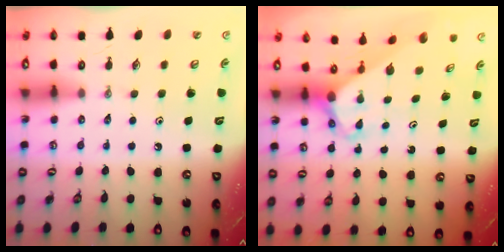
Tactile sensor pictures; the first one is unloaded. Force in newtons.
{"total": 3.6, "press": 3.6, "slide": 0.2}